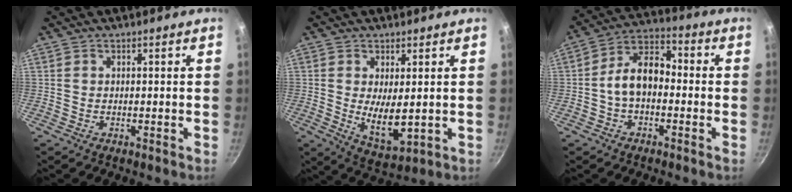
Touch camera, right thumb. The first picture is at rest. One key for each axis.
{"total": 7.8, "fx": 0.3, "fy": 3.4, "fz": 7.0, "tx": -0.111, "ty": -0.024, "tz": 0.020}
{"total": 9.6, "fx": -1.4, "fy": 6.2, "fz": 7.2, "tx": -0.100, "ty": 0.043, "tz": -0.042}